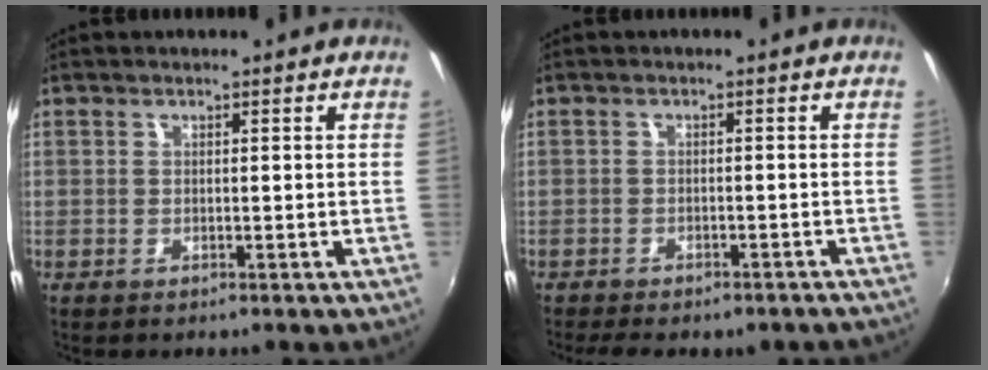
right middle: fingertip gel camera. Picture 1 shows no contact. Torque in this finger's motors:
{"motor_torque": [1.07, -1.07, 0.39, 0.06]}